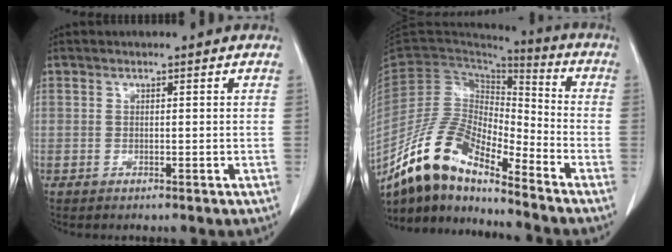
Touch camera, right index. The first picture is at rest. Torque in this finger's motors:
{"motor_torque": [1.04, -1.09, 0.54, 0.18]}